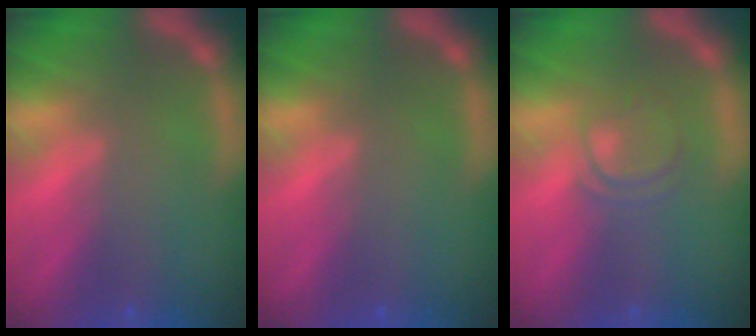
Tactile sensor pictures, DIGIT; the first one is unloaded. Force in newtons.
{"total": 0.0}
{"total": 2.4}